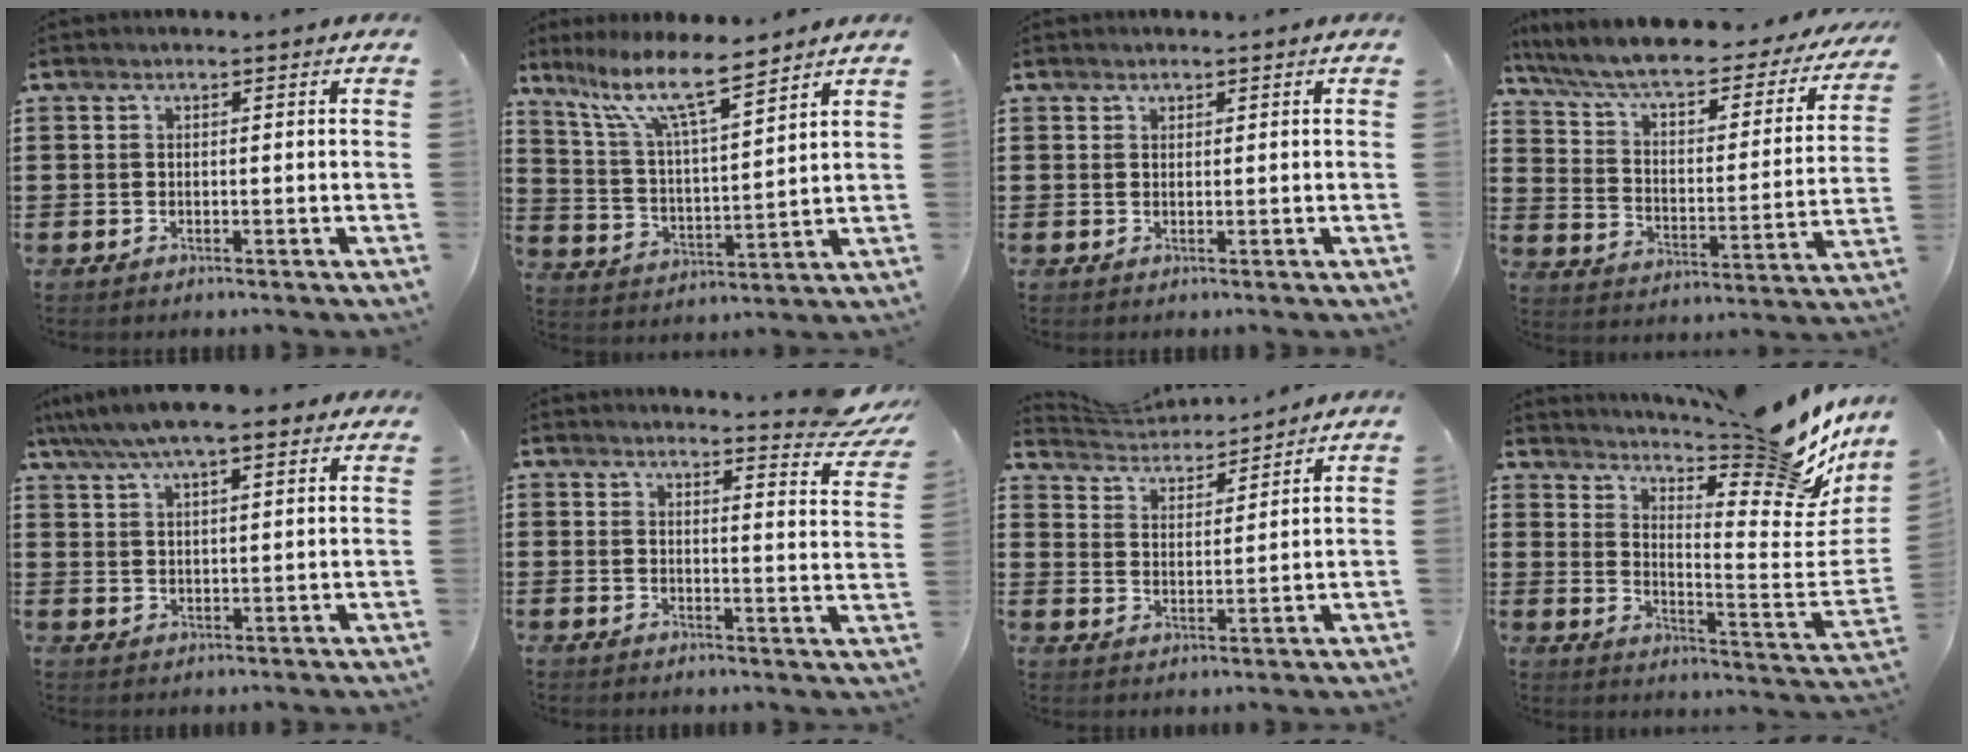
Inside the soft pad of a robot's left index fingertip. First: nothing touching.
{"total": 10.6, "force": [8.0, 1.7, 6.7], "torque": [-0.152, -0.031, 0.140]}
{"total": 0.6, "force": [0.5, 0.4, 0.0], "torque": [-0.002, 0.000, 0.011]}
{"total": 7.2, "force": [6.0, 1.4, 3.8], "torque": [-0.100, -0.041, 0.097]}
{"total": 6.4, "force": [5.1, 1.7, 3.4], "torque": [-0.081, -0.004, 0.090]}
{"total": 5.1, "force": [4.7, 0.2, 2.1], "torque": [-0.035, -0.028, 0.079]}
{"total": 4.1, "force": [4.1, 0.7, 0.2], "torque": [-0.026, -0.022, 0.070]}
{"total": 12.3, "force": [9.9, 2.3, 7.0], "torque": [-0.097, -0.100, 0.157]}